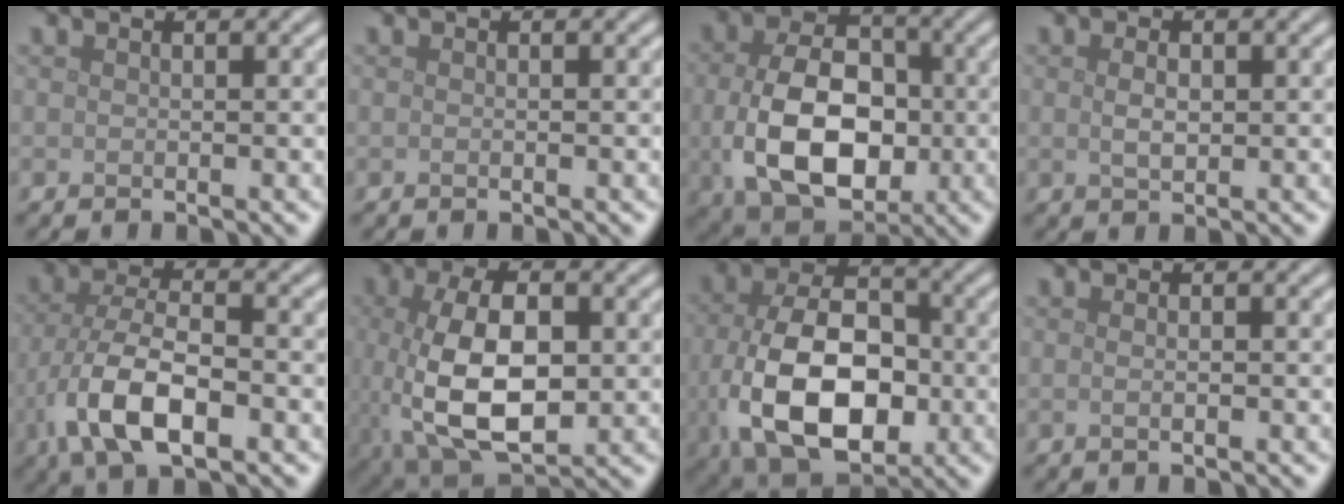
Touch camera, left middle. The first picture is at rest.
{"total": 0.0}
{"total": 10.5, "force": [-1.1, 7.1, 7.7], "torque": [-0.162, -0.020, -0.009]}
{"total": 1.7, "force": [0.2, 1.0, 1.4], "torque": [-0.032, -0.002, 0.005]}
{"total": 8.2, "force": [-3.2, 3.8, 6.5], "torque": [-0.137, -0.008, -0.066]}
{"total": 10.4, "force": [-0.8, 5.5, 8.7], "torque": [-0.187, -0.017, -0.005]}
{"total": 12.6, "force": [-2.4, 8.0, 9.4], "torque": [-0.190, -0.026, -0.040]}
{"total": 1.5, "force": [0.1, 0.8, 1.3], "torque": [-0.003, -0.002, -0.008]}